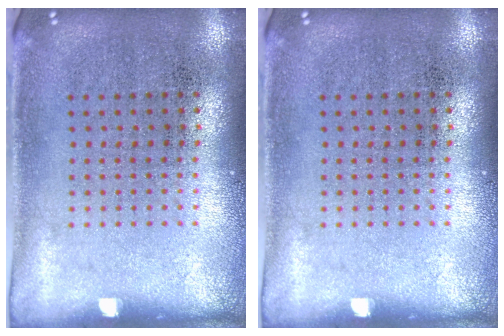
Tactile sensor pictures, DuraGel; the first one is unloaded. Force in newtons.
{"total": 0.0}